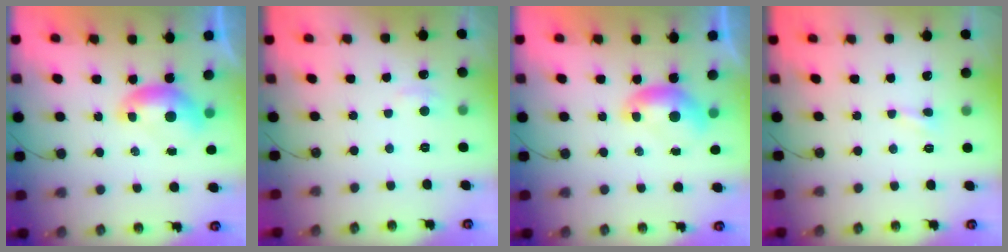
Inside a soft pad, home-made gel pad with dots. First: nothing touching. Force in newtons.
{"total": 2.6, "press": 2.5, "slide": 0.5}
{"total": 0.0}
{"total": 0.9, "press": 0.8, "slide": 0.4}